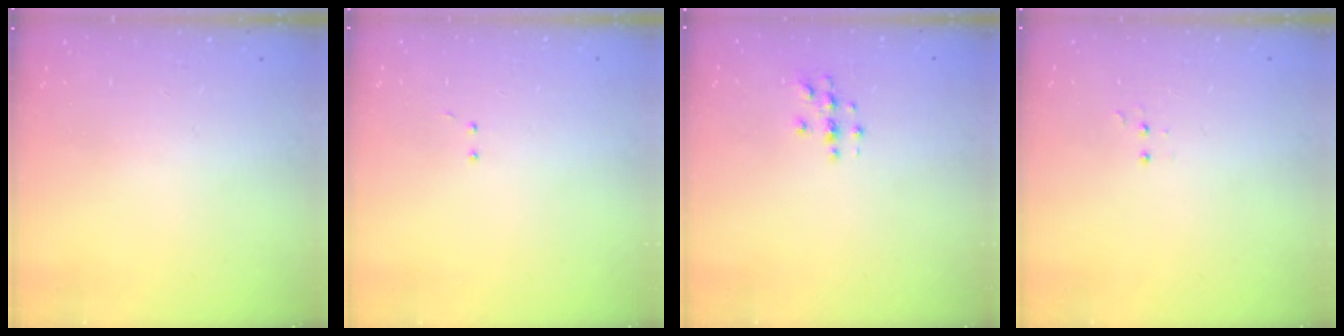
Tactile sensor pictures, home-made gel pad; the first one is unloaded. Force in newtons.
{"total": 3.0, "press": 2.9, "slide": 0.7}
{"total": 2.7, "press": 2.7, "slide": 0.3}
{"total": 3.4, "press": 3.3, "slide": 0.7}